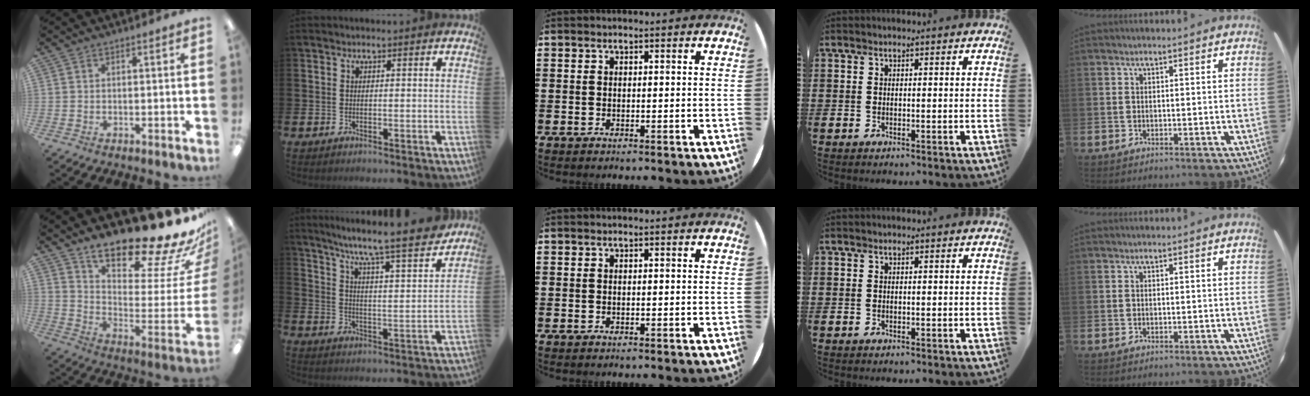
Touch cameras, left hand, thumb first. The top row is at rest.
{"thumb": {"total": 22.6, "force": [19.0, 5.1, 11.1], "torque": [-0.142, -0.154, 0.305]}, "index": {"total": 8.6, "force": [7.9, -0.2, 3.6], "torque": [-0.098, -0.065, 0.127]}}